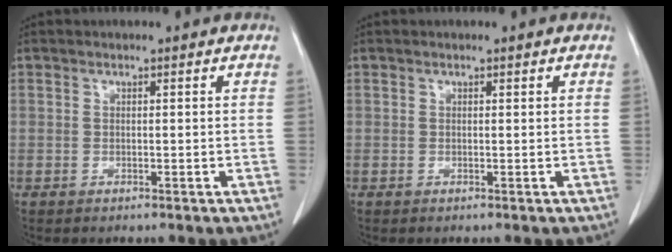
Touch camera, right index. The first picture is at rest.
{"total": 0.0}